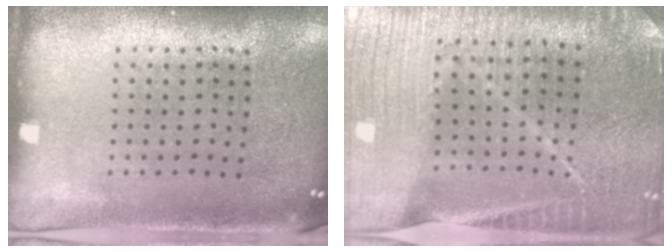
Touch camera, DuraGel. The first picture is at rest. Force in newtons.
{"total": 3.4, "press": 3.4, "slide": 0.6}